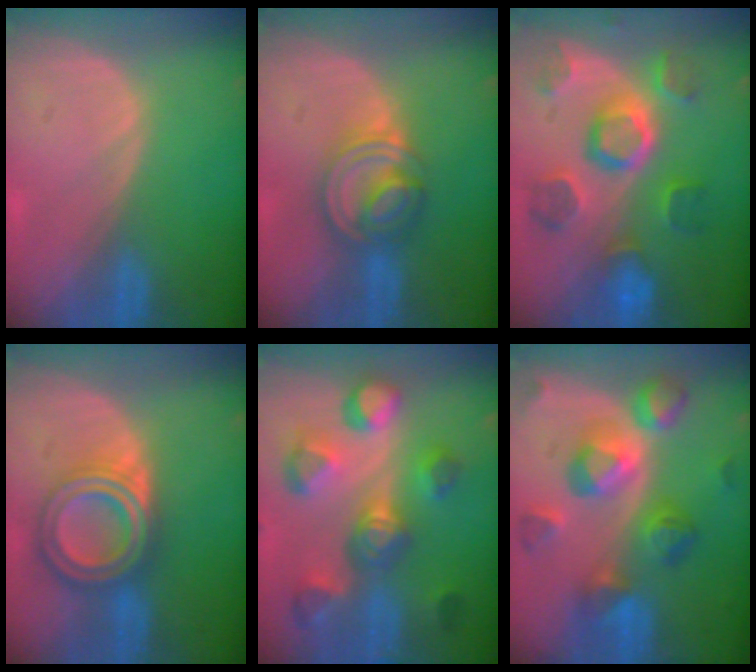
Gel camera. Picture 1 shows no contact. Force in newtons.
{"total": 7.4, "press": 6.5, "slide": 3.5}
{"total": 10.7, "press": 9.7, "slide": 4.4}
{"total": 7.9, "press": 7.8, "slide": 0.4}
{"total": 10.7, "press": 10.0, "slide": 3.7}
{"total": 10.4, "press": 10.3, "slide": 0.8}